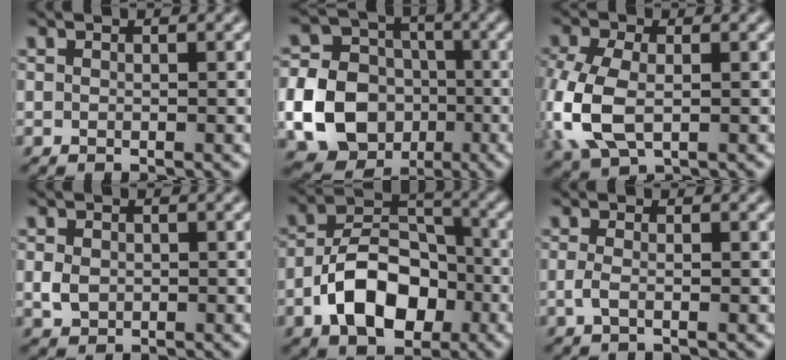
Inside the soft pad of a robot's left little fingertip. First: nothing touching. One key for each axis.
{"total": 17.8, "fx": -4.8, "fy": 16.1, "fz": 6.1, "tx": -0.156, "ty": -0.038, "tz": -0.098}
{"total": 7.1, "fx": -1.3, "fy": 4.4, "fz": 5.4, "tx": -0.152, "ty": -0.005, "tz": -0.026}
{"total": 1.8, "fx": -0.2, "fy": 1.5, "fz": 1.0, "tx": -0.025, "ty": -0.001, "tz": -0.006}
{"total": 8.2, "fx": -3.2, "fy": 5.2, "fz": 5.5, "tx": -0.098, "ty": 0.004, "tz": -0.058}
{"total": 1.1, "fx": -0.5, "fy": 0.3, "fz": 1.0, "tx": -0.027, "ty": 0.002, "tz": -0.011}